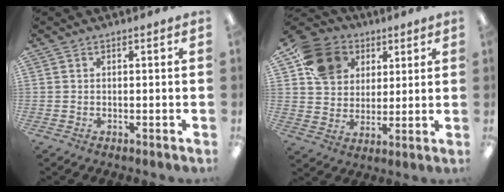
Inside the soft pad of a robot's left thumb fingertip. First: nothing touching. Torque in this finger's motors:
{"motor_torque": [1.82, 1.87, 1.22, -0.26, 0.11]}